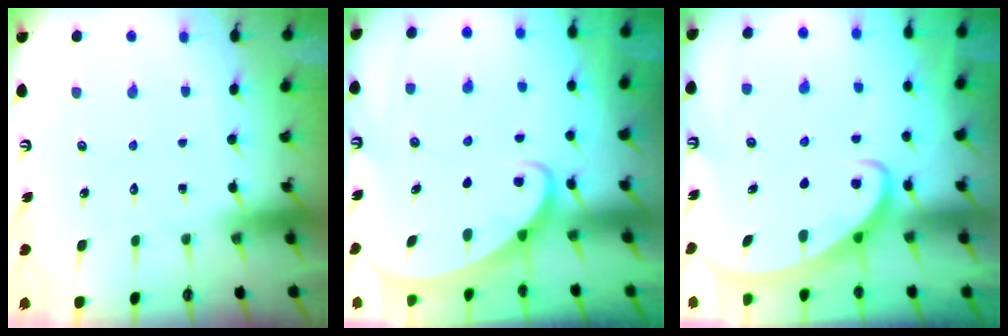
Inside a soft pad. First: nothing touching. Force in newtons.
{"total": 1.8, "press": 1.7, "slide": 0.2}
{"total": 2.3, "press": 2.3, "slide": 0.3}